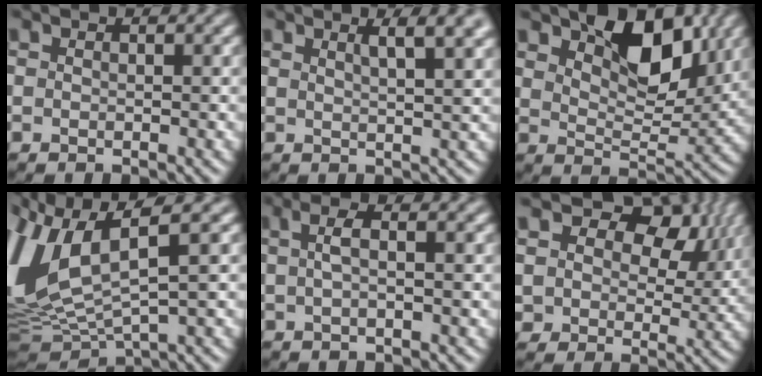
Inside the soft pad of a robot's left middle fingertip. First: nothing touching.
{"total": 4.2, "force": [2.6, 1.2, 3.1], "torque": [-0.018, 0.023, 0.026]}
{"total": 7.7, "force": [4.6, 3.6, 5.0], "torque": [-0.073, 0.000, 0.072]}
{"total": 9.4, "force": [3.0, 4.2, 7.8], "torque": [-0.189, 0.000, 0.064]}
{"total": 2.0, "force": [0.6, 0.5, 1.9], "torque": [-0.035, 0.013, 0.008]}
{"total": 10.1, "force": [4.5, 7.0, 5.7], "torque": [-0.100, 0.015, 0.069]}